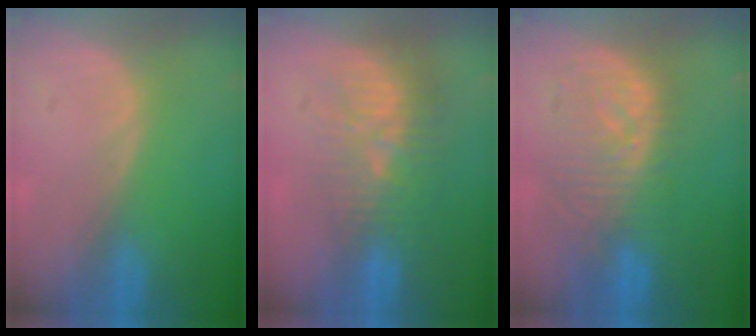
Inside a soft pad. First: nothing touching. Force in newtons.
{"total": 10.1, "press": 9.0, "slide": 4.8}
{"total": 10.3, "press": 9.3, "slide": 4.4}